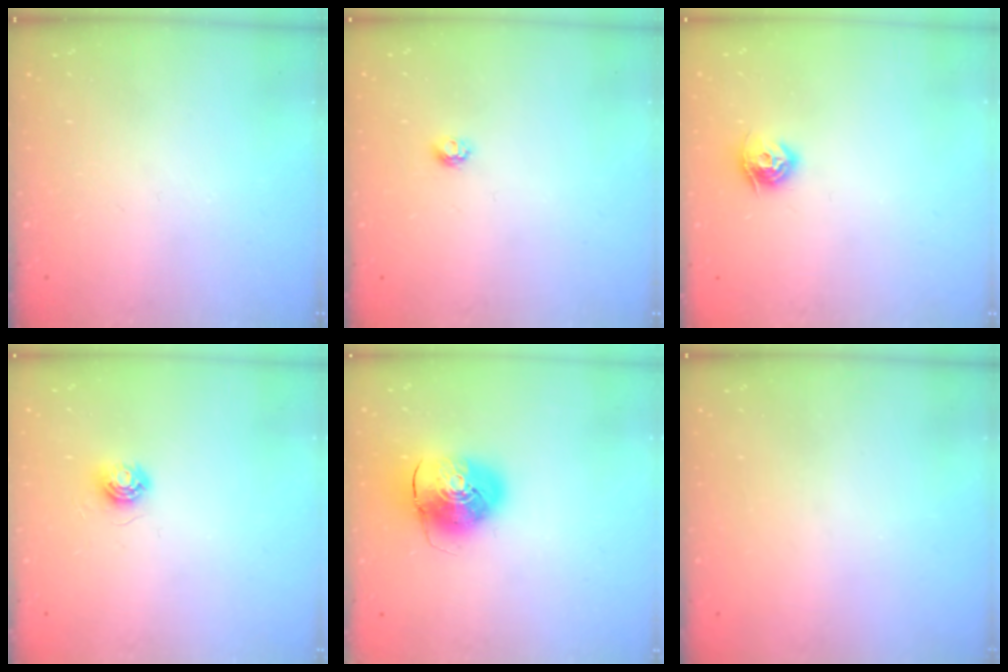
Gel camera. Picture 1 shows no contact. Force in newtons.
{"total": 4.2, "press": 4.1, "slide": 0.4}
{"total": 7.8, "press": 7.8, "slide": 0.4}
{"total": 5.6, "press": 5.6, "slide": 0.3}
{"total": 10.4, "press": 10.2, "slide": 1.7}
{"total": 0.9, "press": 0.9, "slide": 0.1}